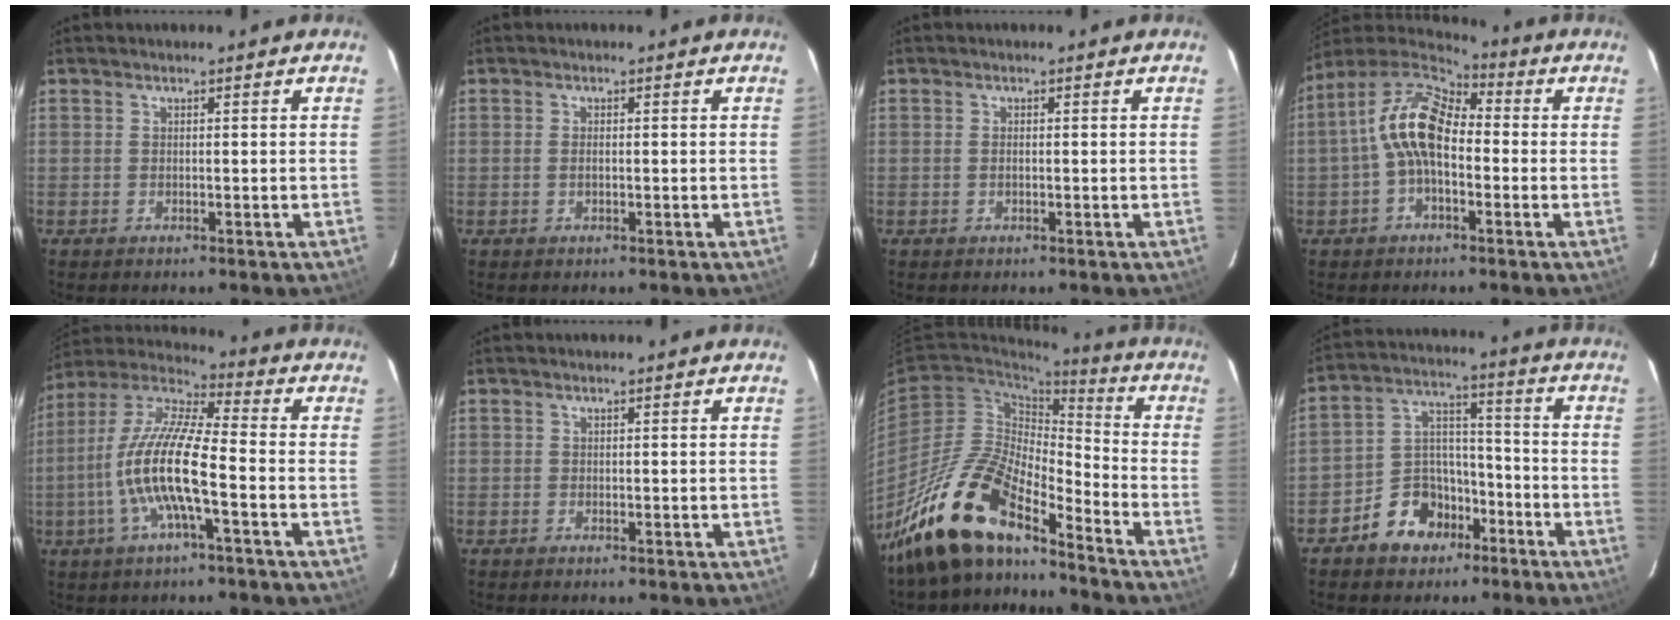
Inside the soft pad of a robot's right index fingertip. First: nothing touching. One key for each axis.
{"total": 1.1, "fx": -0.2, "fy": 0.5, "fz": 0.9, "tx": -0.020, "ty": 0.001, "tz": -0.004}
{"total": 0.8, "fx": -0.1, "fy": 0.4, "fz": 0.7, "tx": -0.016, "ty": 0.001, "tz": -0.004}
{"total": 11.3, "fx": -1.0, "fy": 6.2, "fz": 9.4, "tx": -0.185, "ty": 0.026, "tz": -0.027}
{"total": 14.6, "fx": -3.9, "fy": 2.6, "fz": 13.8, "tx": -0.271, "ty": -0.003, "tz": -0.080}
{"total": 0.0}
{"total": 17.5, "fx": -14.2, "fy": 5.1, "fz": 8.9, "tx": -0.172, "ty": 0.000, "tz": -0.272}
{"total": 10.6, "fx": -6.5, "fy": 7.6, "fz": 3.4, "tx": -0.071, "ty": 0.046, "tz": -0.094}